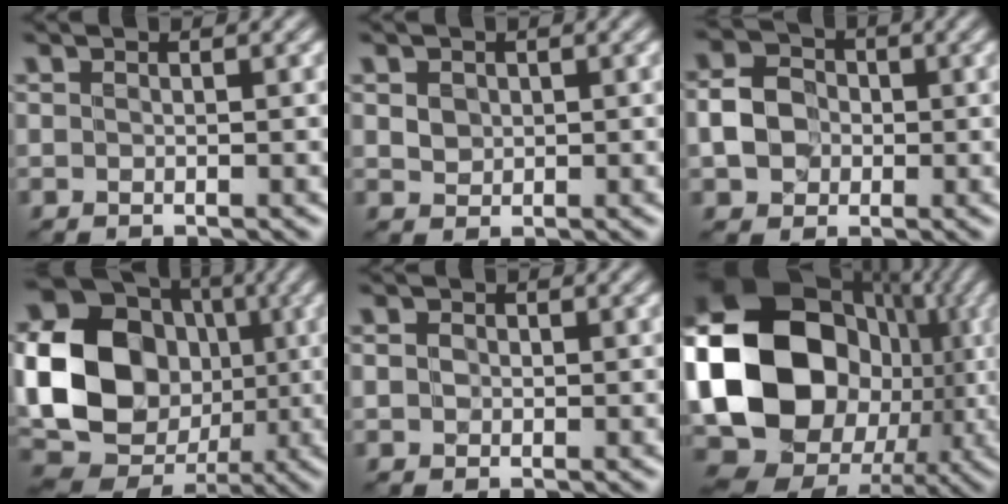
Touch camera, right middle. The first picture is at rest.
{"total": 1.4, "force": [0.4, 1.2, 0.6], "torque": [-0.011, -0.002, 0.012]}
{"total": 3.9, "force": [-0.4, 3.4, 1.9], "torque": [-0.035, 0.005, -0.011]}
{"total": 22.1, "force": [0.6, 19.6, 10.3], "torque": [-0.229, 0.025, -0.028]}
{"total": 1.1, "force": [0.1, 1.0, 0.5], "torque": [-0.008, 0.000, -0.001]}
{"total": 22.7, "force": [-0.5, 19.3, 11.9], "torque": [-0.254, -0.025, -0.035]}